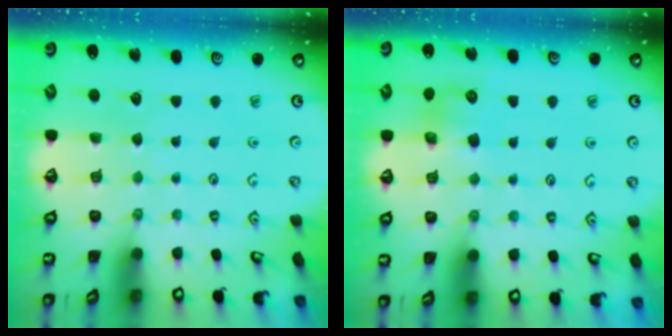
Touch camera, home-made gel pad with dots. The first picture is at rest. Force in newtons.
{"total": 6.5, "press": 6.5, "slide": 0.5}